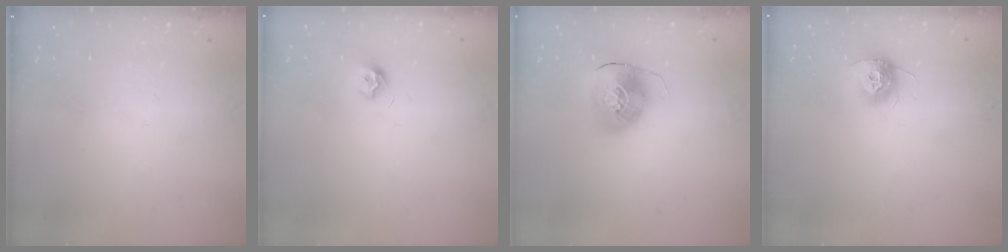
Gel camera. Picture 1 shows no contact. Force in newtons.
{"total": 7.6, "press": 7.6, "slide": 0.6}
{"total": 9.5, "press": 9.4, "slide": 1.5}
{"total": 9.5, "press": 9.5, "slide": 0.4}